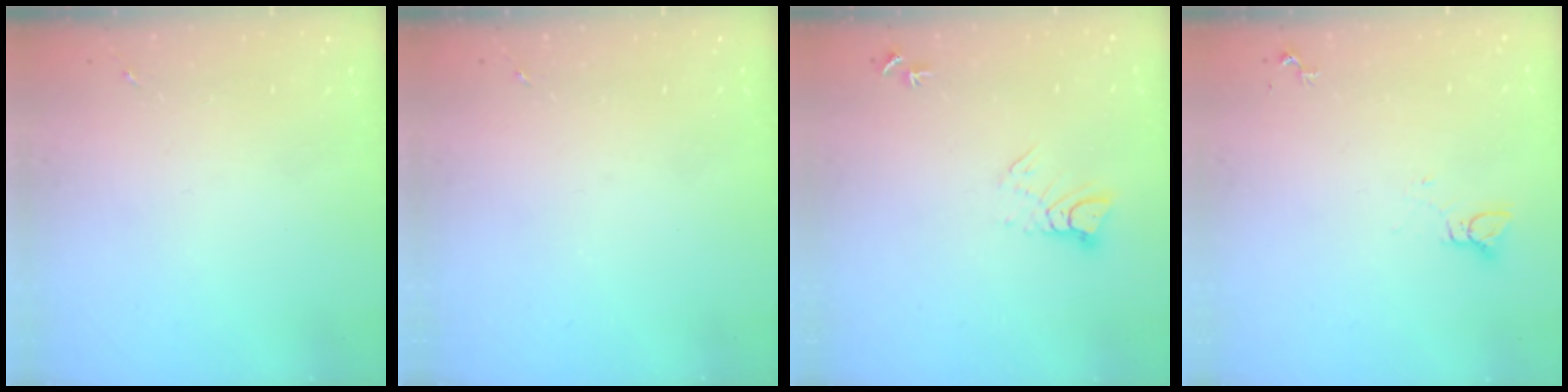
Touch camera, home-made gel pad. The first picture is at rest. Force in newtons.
{"total": 0.0}
{"total": 5.5, "press": 5.5, "slide": 0.4}
{"total": 2.8, "press": 2.8, "slide": 0.1}